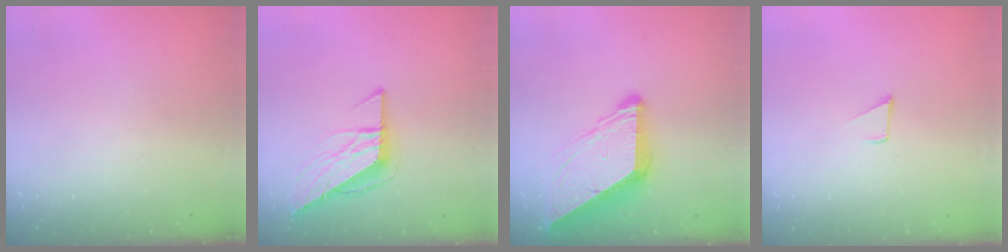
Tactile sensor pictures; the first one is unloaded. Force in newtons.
{"total": 10.6, "press": 10.5, "slide": 1.1}
{"total": 11.4, "press": 11.3, "slide": 1.3}
{"total": 1.8, "press": 1.7, "slide": 0.1}